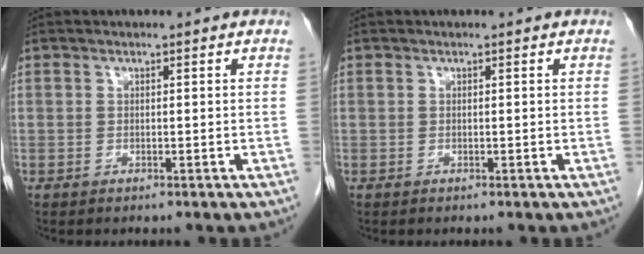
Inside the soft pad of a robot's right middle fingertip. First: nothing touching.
{"total": 0.0}